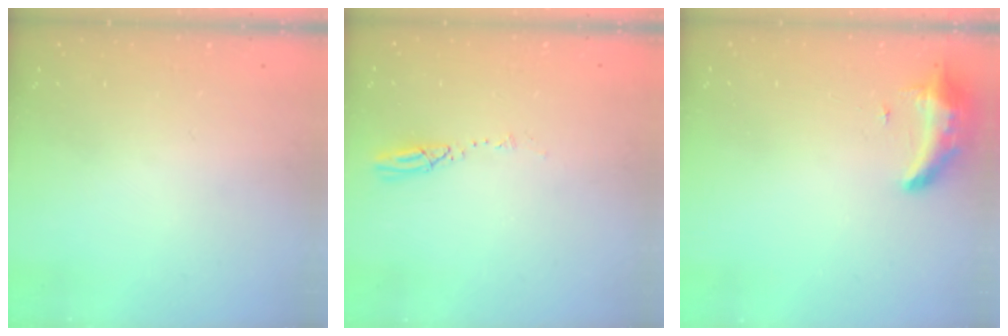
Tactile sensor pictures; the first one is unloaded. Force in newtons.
{"total": 3.9, "press": 3.8, "slide": 0.4}
{"total": 8.2, "press": 8.1, "slide": 1.6}